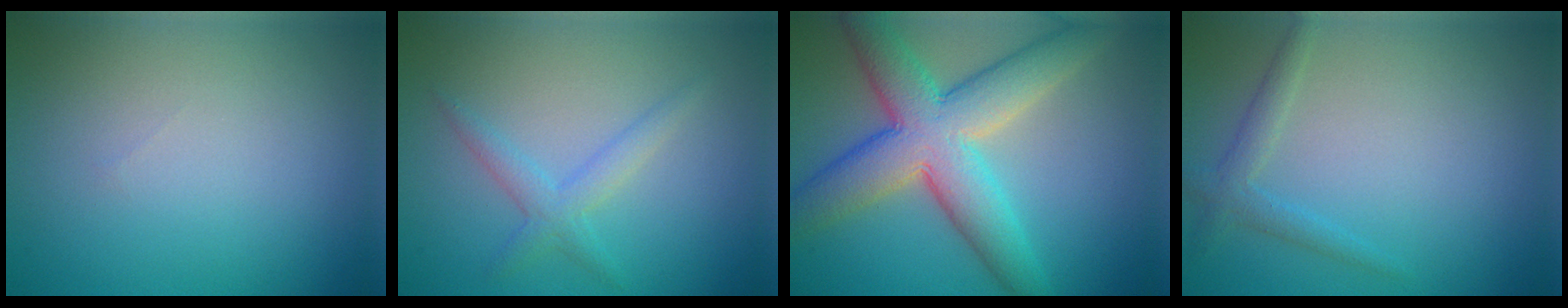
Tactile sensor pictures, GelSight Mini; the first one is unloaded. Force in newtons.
{"total": 2.2, "press": 2.2, "slide": 0.1}
{"total": 9.2, "press": 9.2, "slide": 0.2}
{"total": 1.8, "press": 1.8, "slide": 0.1}